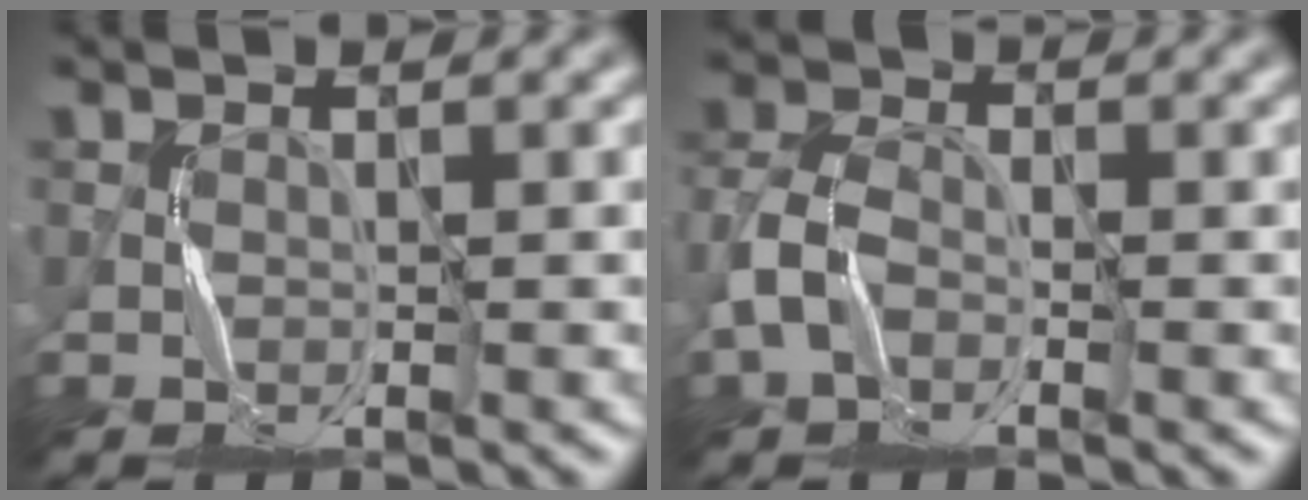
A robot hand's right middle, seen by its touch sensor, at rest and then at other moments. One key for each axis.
{"total": 3.4, "fx": -1.4, "fy": 2.2, "fz": 2.2, "tx": -0.055, "ty": 0.008, "tz": -0.038}